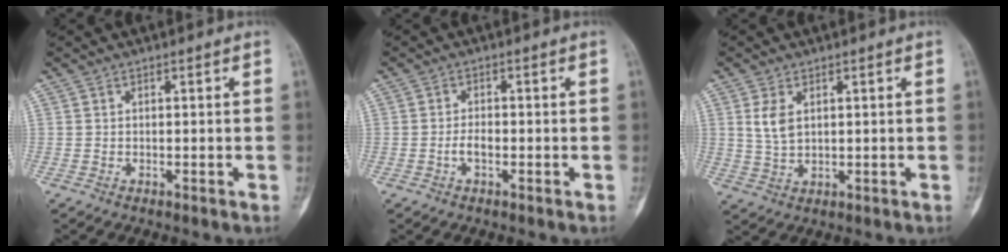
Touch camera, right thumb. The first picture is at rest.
{"total": 2.2, "force": [-0.8, 1.1, 1.8], "torque": [-0.032, 0.007, -0.018]}
{"total": 4.6, "force": [1.5, 2.6, 3.5], "torque": [-0.067, -0.005, 0.036]}